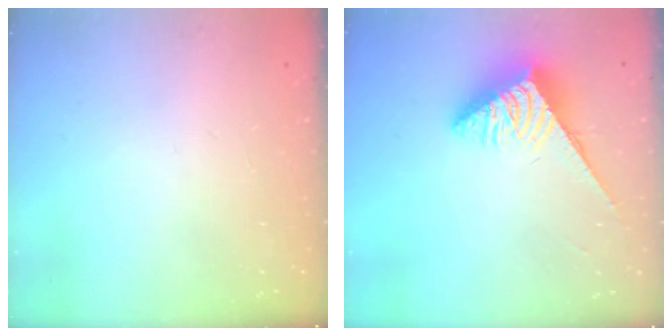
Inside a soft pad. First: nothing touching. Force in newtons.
{"total": 5.5, "press": 5.5, "slide": 0.2}